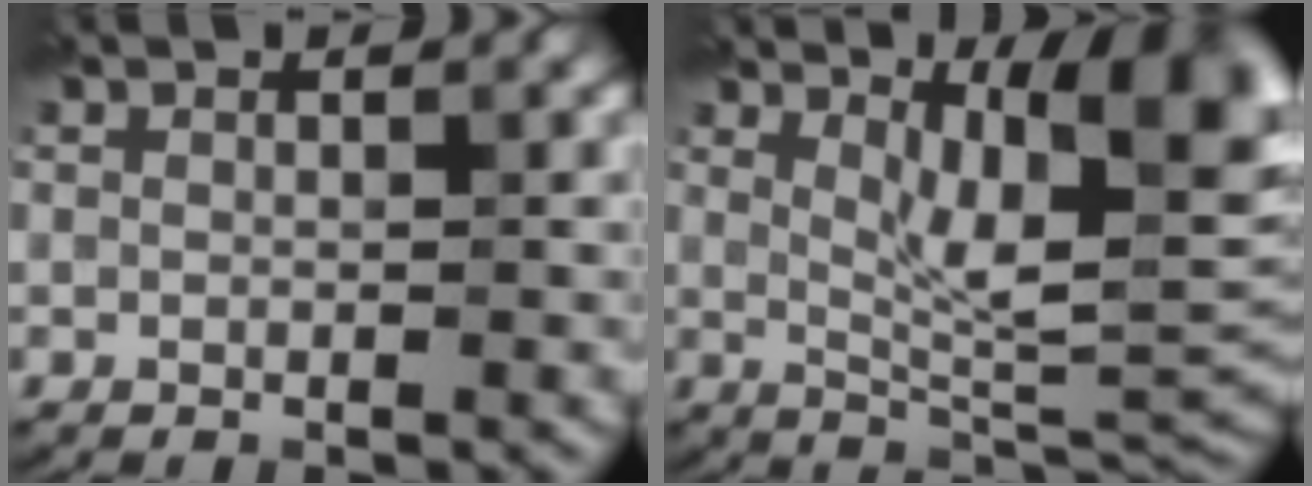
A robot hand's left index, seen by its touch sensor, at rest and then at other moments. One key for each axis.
{"total": 9.3, "fx": 3.6, "fy": 2.3, "fz": 8.2, "tx": -0.117, "ty": 0.001, "tz": 0.062}